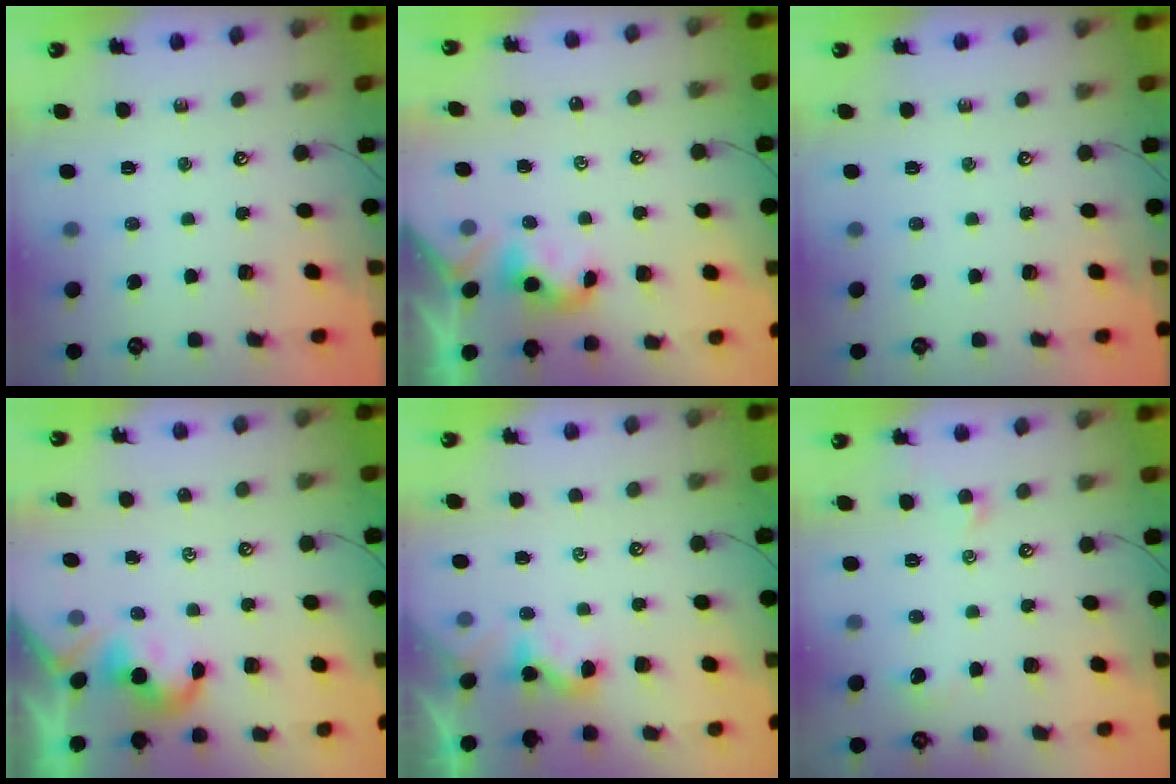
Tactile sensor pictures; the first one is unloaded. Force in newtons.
{"total": 2.0, "press": 2.0, "slide": 0.3}
{"total": 0.0}
{"total": 2.0, "press": 1.9, "slide": 0.5}
{"total": 2.3, "press": 2.3, "slide": 0.2}
{"total": 1.5, "press": 1.4, "slide": 0.5}